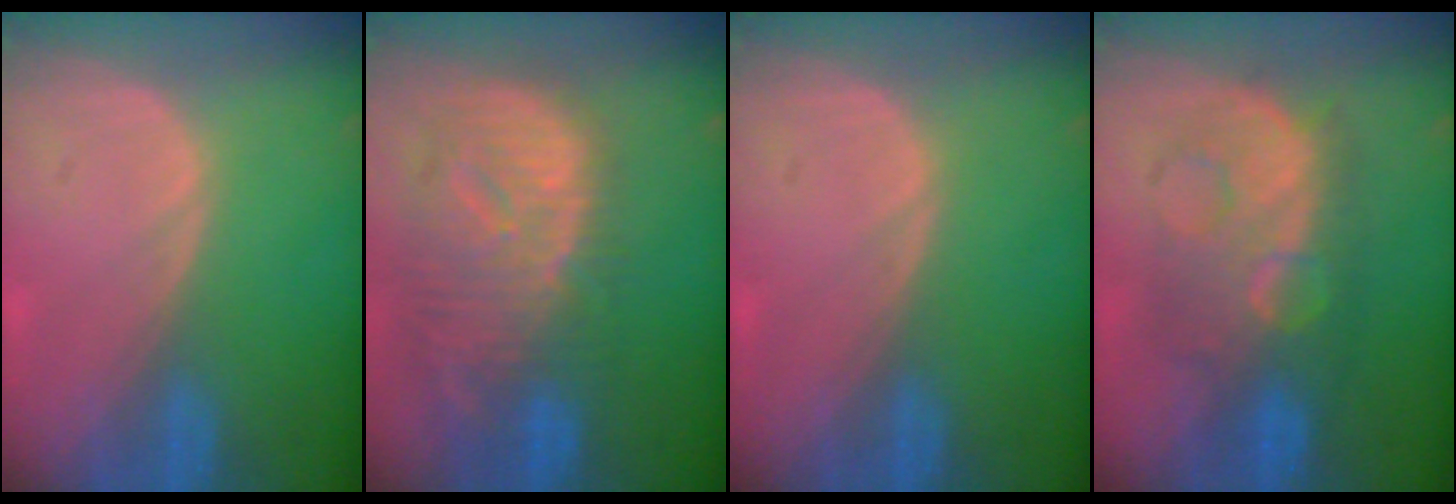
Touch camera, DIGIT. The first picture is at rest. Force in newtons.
{"total": 12.4, "press": 10.7, "slide": 6.3}
{"total": 0.0}
{"total": 9.1, "press": 9.1, "slide": 0.4}